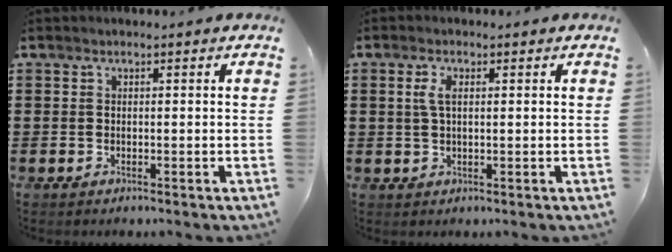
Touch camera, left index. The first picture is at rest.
{"total": 2.9, "force": [0.7, 1.1, 2.6], "torque": [-0.061, 0.005, 0.008]}